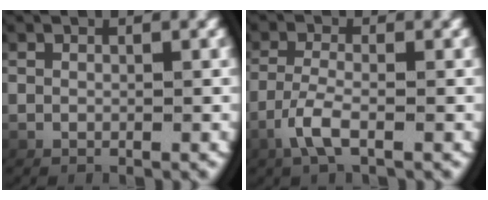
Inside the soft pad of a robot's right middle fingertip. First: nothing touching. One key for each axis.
{"total": 2.7, "fx": -1.3, "fy": 0.1, "fz": 2.4, "tx": -0.062, "ty": -0.017, "tz": -0.012}